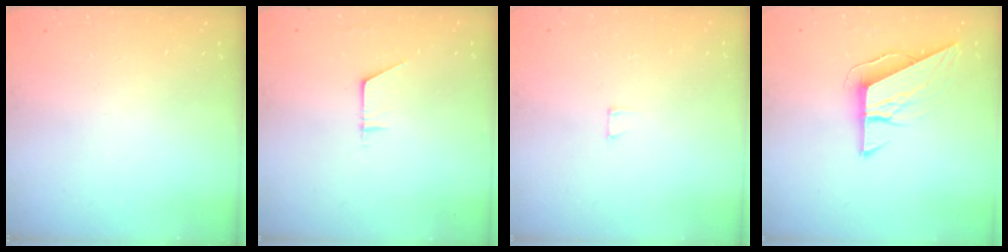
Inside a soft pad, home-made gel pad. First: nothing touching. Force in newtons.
{"total": 4.8, "press": 4.7, "slide": 0.4}
{"total": 2.5, "press": 2.5, "slide": 0.2}
{"total": 8.4, "press": 8.4, "slide": 0.4}